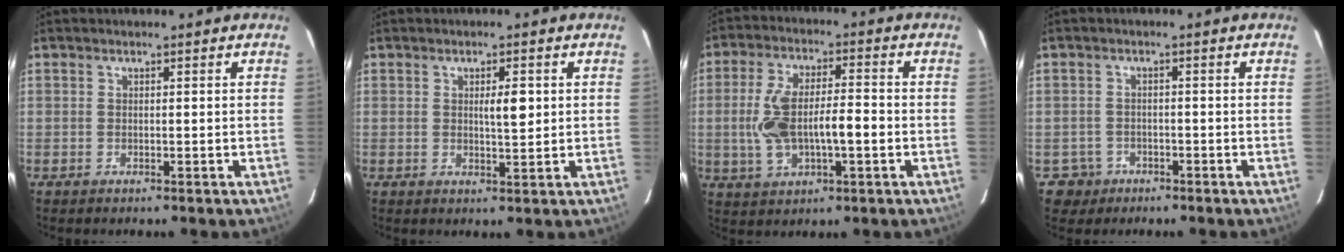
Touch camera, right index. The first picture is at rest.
{"total": 3.1, "force": [0.7, 0.7, 3.0], "torque": [-0.047, -0.002, 0.010]}
{"total": 10.7, "force": [-1.3, 3.6, 10.0], "torque": [-0.203, 0.018, -0.017]}
{"total": 3.7, "force": [-1.6, 3.3, -0.7], "torque": [0.014, 0.013, -0.024]}